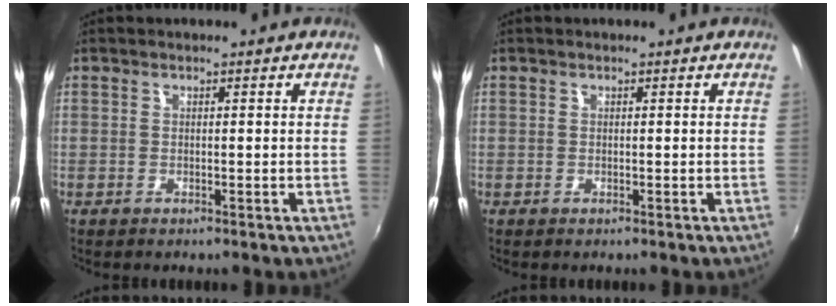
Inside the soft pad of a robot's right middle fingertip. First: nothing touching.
{"total": 0.0}